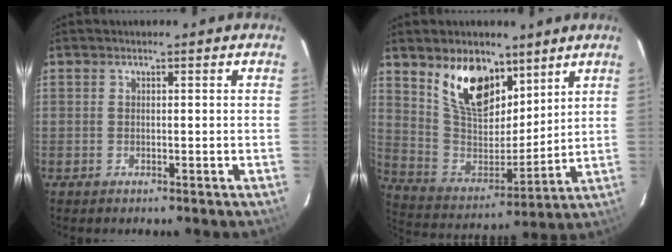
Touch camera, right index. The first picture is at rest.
{"total": 15.5, "force": [9.5, 8.3, 8.9], "torque": [-0.171, -0.004, 0.186]}